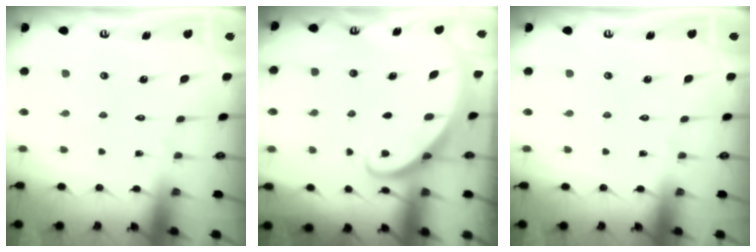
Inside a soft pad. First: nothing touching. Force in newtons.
{"total": 2.4, "press": 2.4, "slide": 0.2}
{"total": 0.0}